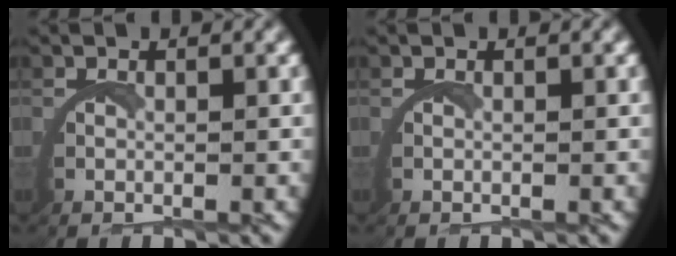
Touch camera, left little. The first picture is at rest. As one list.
[{"total": 0.0}]